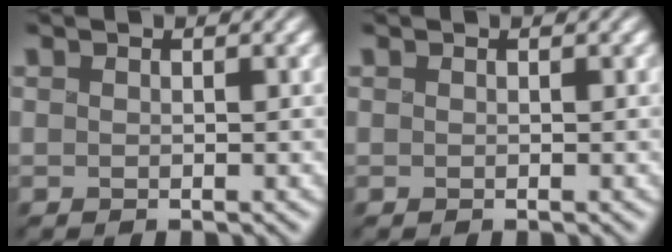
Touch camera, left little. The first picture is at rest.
{"total": 0.0}